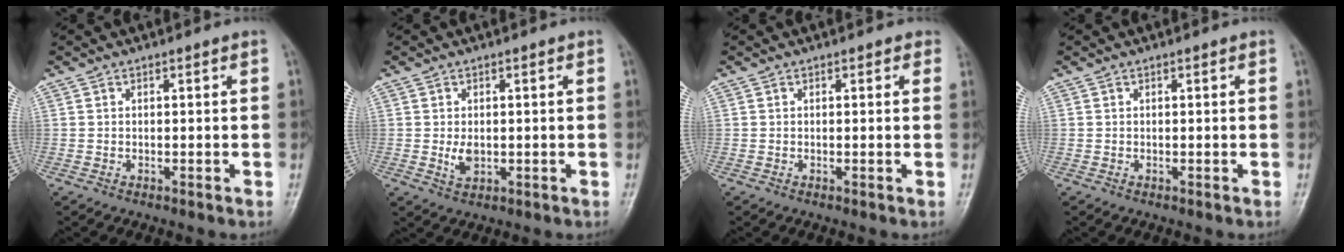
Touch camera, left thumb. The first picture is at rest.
{"total": 2.7, "force": [-0.2, 1.8, 2.0], "torque": [-0.032, -0.006, 0.003]}
{"total": 1.1, "force": [0.6, 0.7, 0.6], "torque": [0.007, -0.001, 0.001]}
{"total": 0.0}